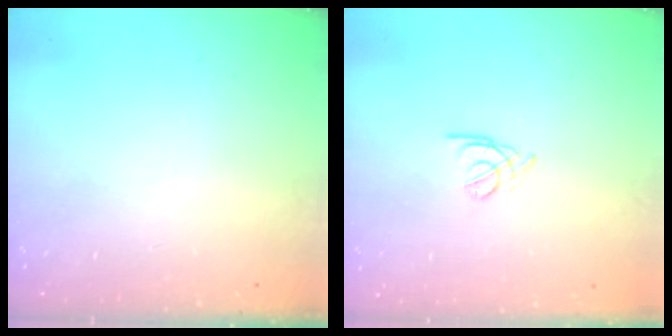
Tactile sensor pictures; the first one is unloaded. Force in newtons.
{"total": 1.8, "press": 1.7, "slide": 0.5}